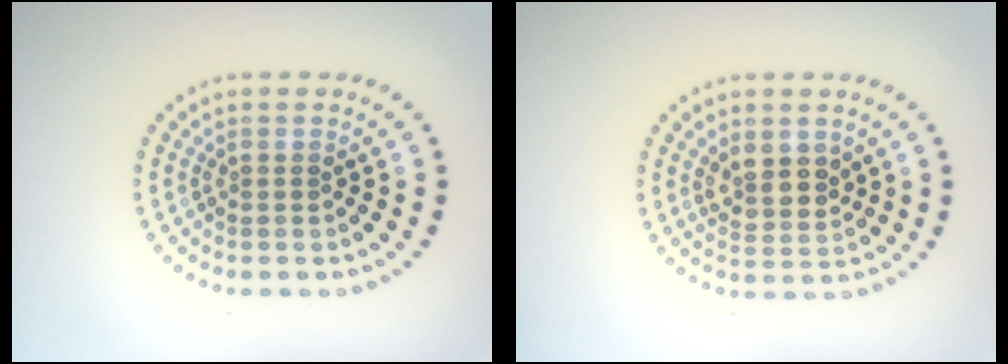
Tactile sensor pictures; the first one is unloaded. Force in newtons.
{"total": 2.8, "press": 2.5, "slide": 1.1}